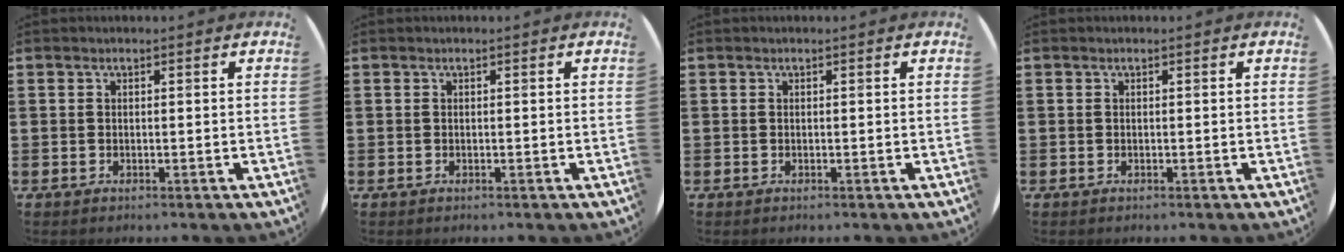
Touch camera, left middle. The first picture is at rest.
{"total": 0.0}
{"total": 0.0}
{"total": 0.0}